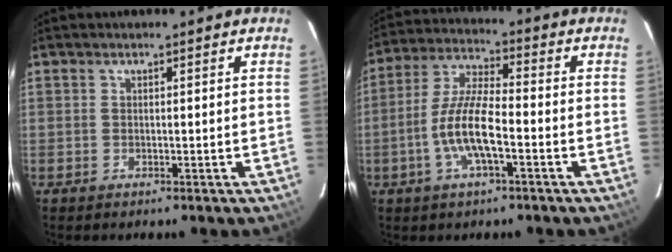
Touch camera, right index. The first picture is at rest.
{"total": 10.3, "force": [-3.5, 2.5, 9.4], "torque": [-0.196, 0.004, -0.069]}